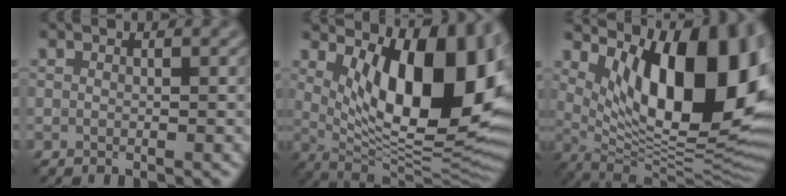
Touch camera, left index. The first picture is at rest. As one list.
[{"total": 13.9, "force": [3.7, 5.6, 12.1], "torque": [-0.159, -0.013, 0.065]}, {"total": 15.3, "force": [4.6, 6.3, 13.2], "torque": [-0.160, -0.012, 0.075]}]